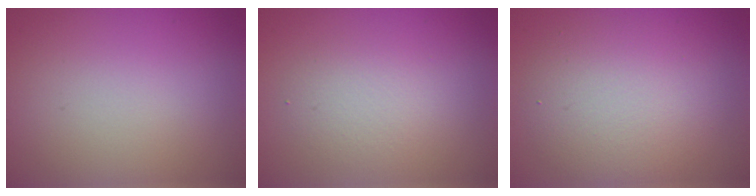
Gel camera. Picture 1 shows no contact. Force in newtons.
{"total": 2.4, "press": 2.4, "slide": 0.2}
{"total": 5.2, "press": 5.2, "slide": 0.2}